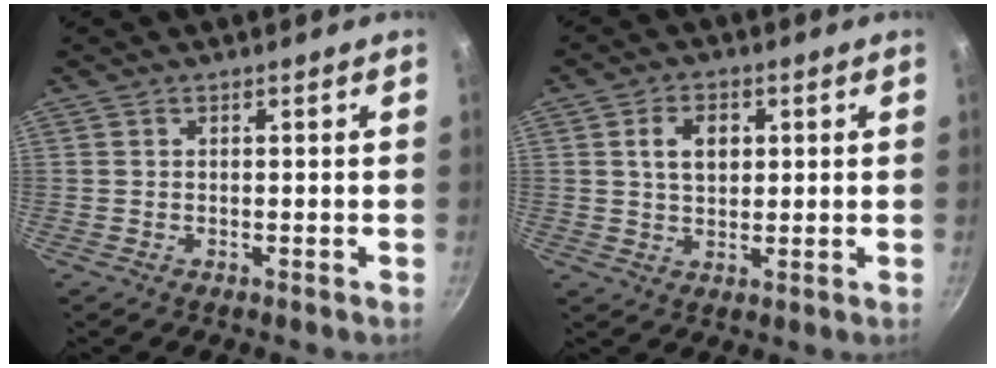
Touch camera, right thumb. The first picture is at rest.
{"total": 6.1, "force": [1.5, 4.3, 4.1], "torque": [-0.052, 0.000, 0.026]}